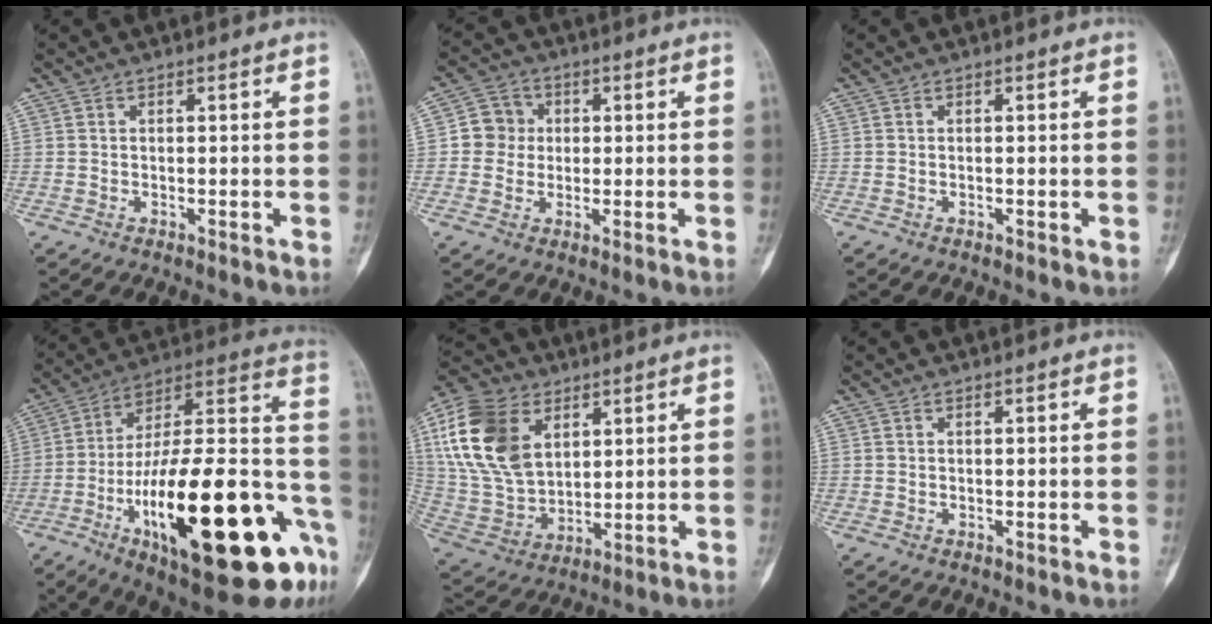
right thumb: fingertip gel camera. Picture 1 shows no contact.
{"total": 5.8, "force": [0.3, 5.5, 1.6], "torque": [0.003, 0.010, -0.004]}
{"total": 0.5, "force": [-0.1, 0.3, 0.4], "torque": [-0.007, -0.001, -0.002]}
{"total": 33.8, "force": [-11.9, 9.8, 30.1], "torque": [-0.417, 0.034, -0.173]}
{"total": 20.2, "force": [7.0, 13.6, 13.2], "torque": [-0.256, -0.016, 0.137]}
{"total": 0.0}